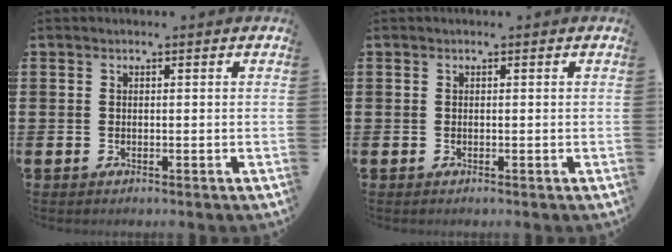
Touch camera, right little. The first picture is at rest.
{"total": 0.0}